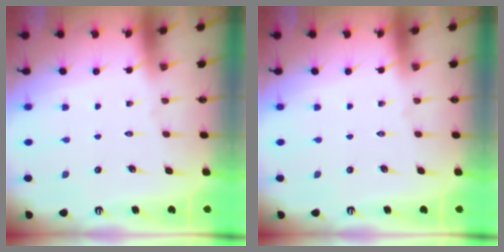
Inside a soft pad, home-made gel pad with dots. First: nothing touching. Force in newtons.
{"total": 0.0}